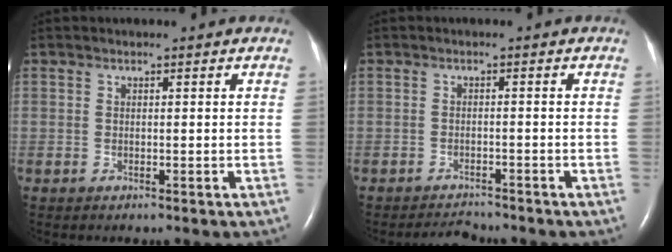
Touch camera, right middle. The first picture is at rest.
{"total": 2.5, "force": [-2.5, 0.0, -0.2], "torque": [-0.002, -0.014, -0.037]}